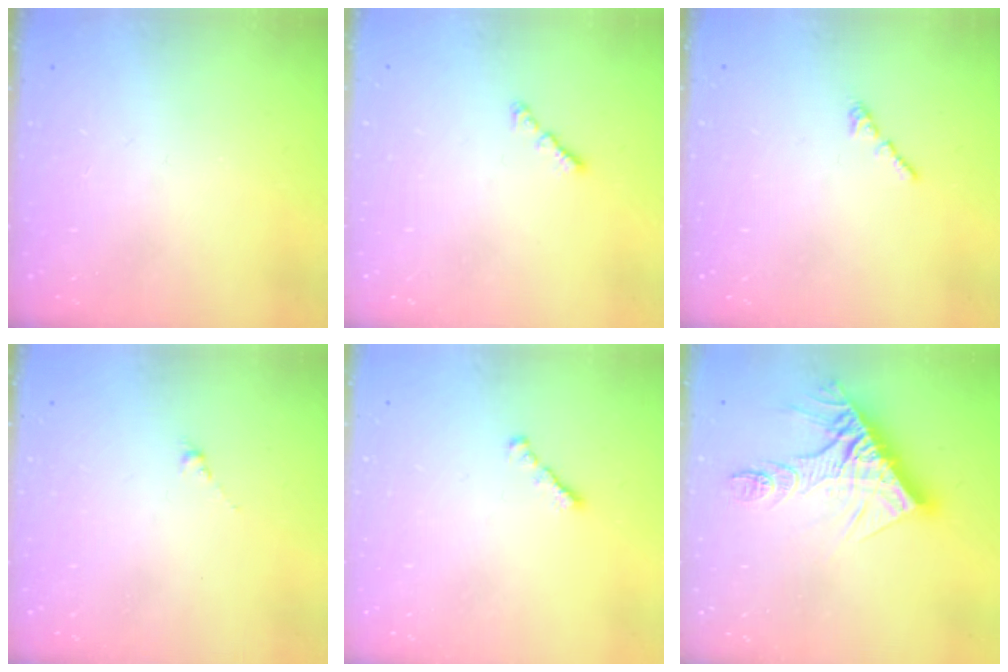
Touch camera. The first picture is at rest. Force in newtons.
{"total": 1.6, "press": 1.5, "slide": 0.5}
{"total": 0.7, "press": 0.6, "slide": 0.4}
{"total": 0.5, "press": 0.3, "slide": 0.4}
{"total": 1.8, "press": 1.7, "slide": 0.6}
{"total": 15.4, "press": 15.3, "slide": 1.2}